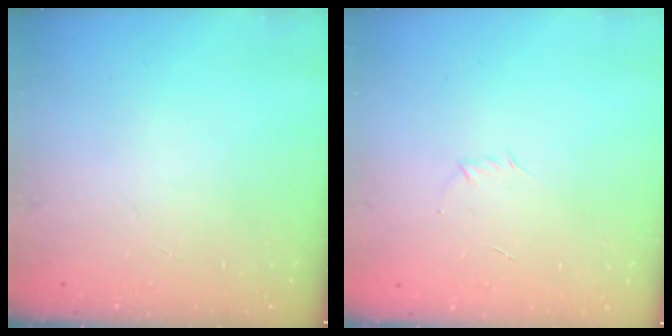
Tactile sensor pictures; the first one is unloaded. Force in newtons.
{"total": 2.9, "press": 2.8, "slide": 0.8}